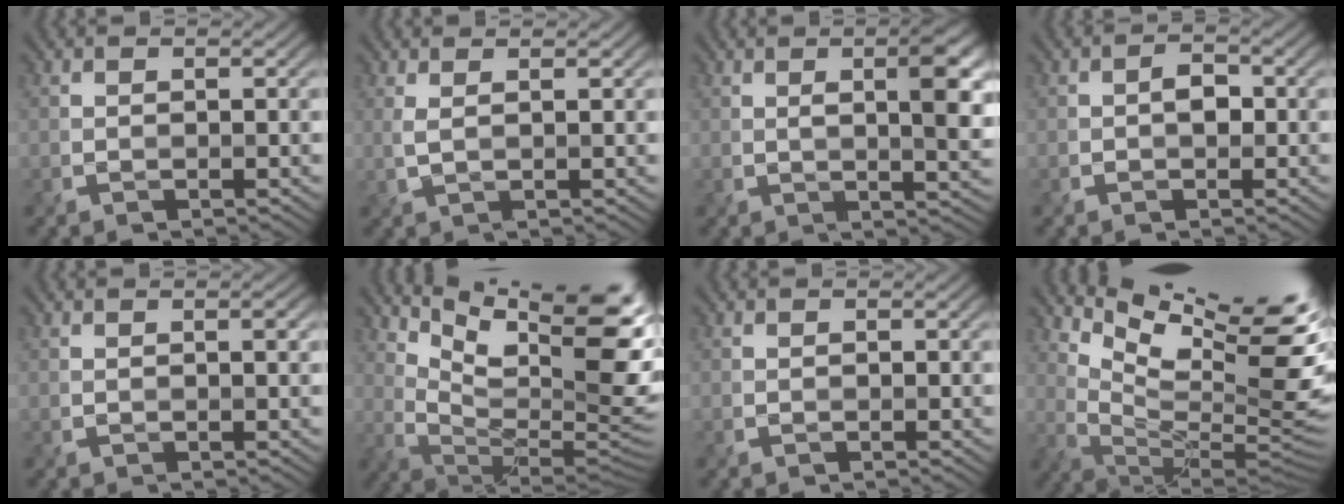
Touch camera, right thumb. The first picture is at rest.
{"total": 1.5, "force": [1.0, 0.0, 1.2], "torque": [-0.031, -0.002, 0.022]}
{"total": 6.3, "force": [1.6, 1.7, 5.8], "torque": [-0.088, 0.000, 0.028]}
{"total": 2.0, "force": [-0.3, 1.3, 1.4], "torque": [-0.025, -0.002, -0.007]}
{"total": 0.9, "force": [0.2, 0.2, 0.9], "torque": [-0.014, 0.000, 0.005]}
{"total": 13.9, "force": [6.9, 4.7, 11.1], "torque": [-0.193, -0.007, 0.129]}
{"total": 0.0}
{"total": 13.8, "force": [8.6, 3.8, 10.0], "torque": [-0.187, -0.003, 0.161]}